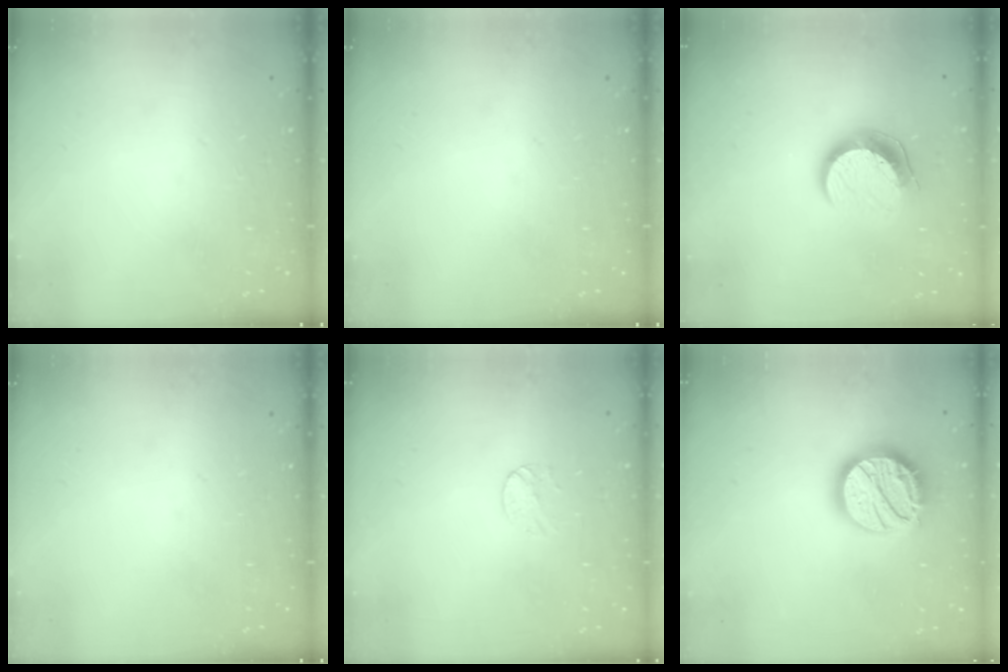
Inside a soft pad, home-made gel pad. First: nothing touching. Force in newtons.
{"total": 0.0}
{"total": 10.3, "press": 10.3, "slide": 0.8}
{"total": 0.0}
{"total": 4.3, "press": 4.3, "slide": 0.4}
{"total": 18.9, "press": 18.8, "slide": 1.4}